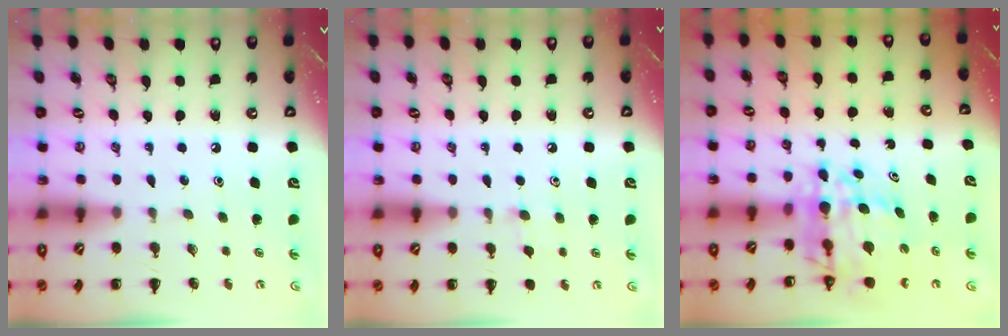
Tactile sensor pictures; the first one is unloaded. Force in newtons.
{"total": 6.2, "press": 5.8, "slide": 2.2}
{"total": 12.6, "press": 12.1, "slide": 3.7}